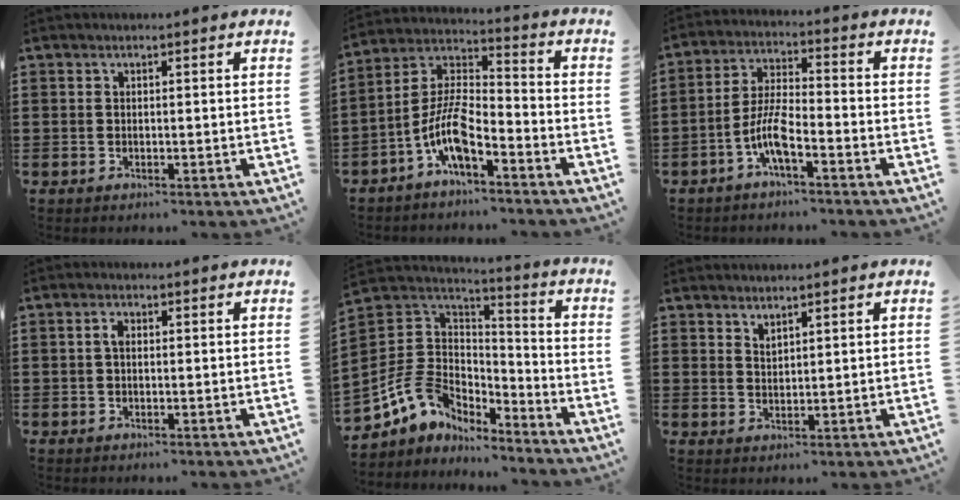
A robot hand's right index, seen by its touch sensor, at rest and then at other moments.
{"total": 8.6, "force": [-5.2, 2.6, 6.3], "torque": [-0.159, -0.019, -0.107]}
{"total": 6.8, "force": [-3.8, 1.5, 5.5], "torque": [-0.135, -0.013, -0.075]}
{"total": 1.6, "force": [0.0, 0.8, 1.4], "torque": [-0.028, 0.005, -0.002]}
{"total": 8.8, "force": [-3.5, 7.4, 3.3], "torque": [-0.112, 0.004, -0.067]}
{"total": 1.6, "force": [1.6, 0.4, 0.1], "torque": [-0.004, 0.003, 0.031]}